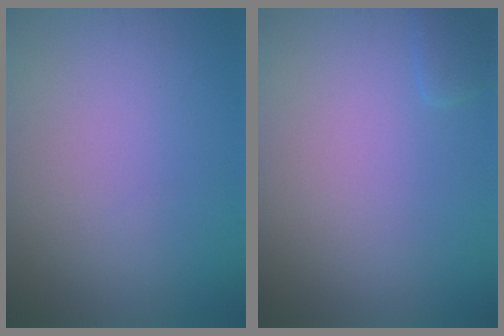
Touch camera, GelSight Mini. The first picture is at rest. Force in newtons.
{"total": 0.9, "press": 0.9, "slide": 0.1}